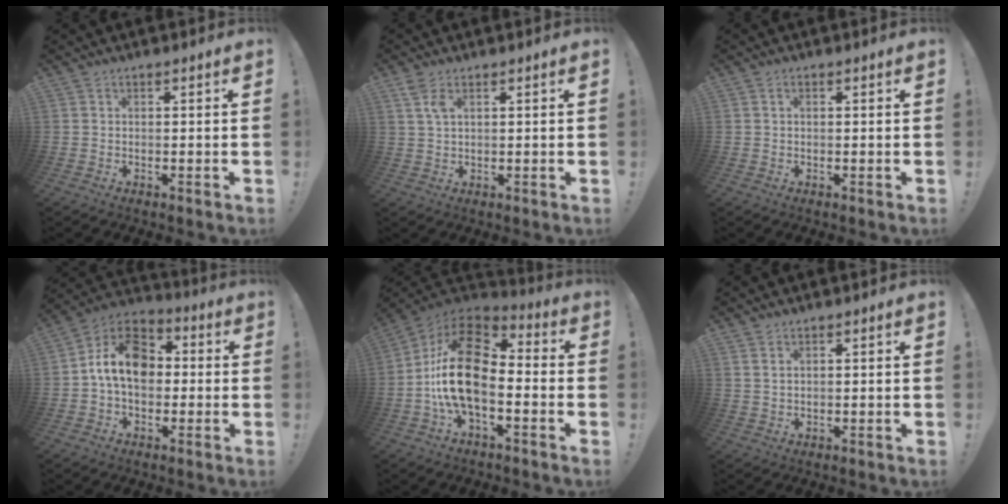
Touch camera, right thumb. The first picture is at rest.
{"total": 4.3, "force": [2.3, 1.7, 3.3], "torque": [-0.068, -0.001, 0.042]}
{"total": 0.7, "force": [0.2, 0.3, 0.6], "torque": [-0.003, -0.001, 0.002]}
{"total": 14.0, "force": [1.0, 10.1, 9.7], "torque": [-0.154, 0.019, 0.024]}
{"total": 19.6, "force": [-2.3, 11.2, 15.9], "torque": [-0.306, 0.023, -0.034]}
{"total": 1.7, "force": [1.2, 0.6, 1.1], "torque": [-0.020, -0.005, 0.021]}